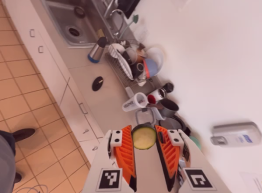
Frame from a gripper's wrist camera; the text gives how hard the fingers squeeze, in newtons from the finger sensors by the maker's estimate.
{"total": 8.6, "left": 8.7, "right": 8.5}